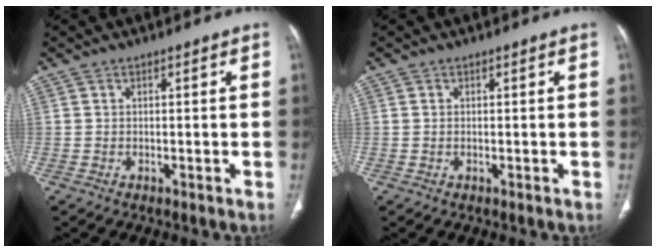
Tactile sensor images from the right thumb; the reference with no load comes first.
{"total": 0.0}